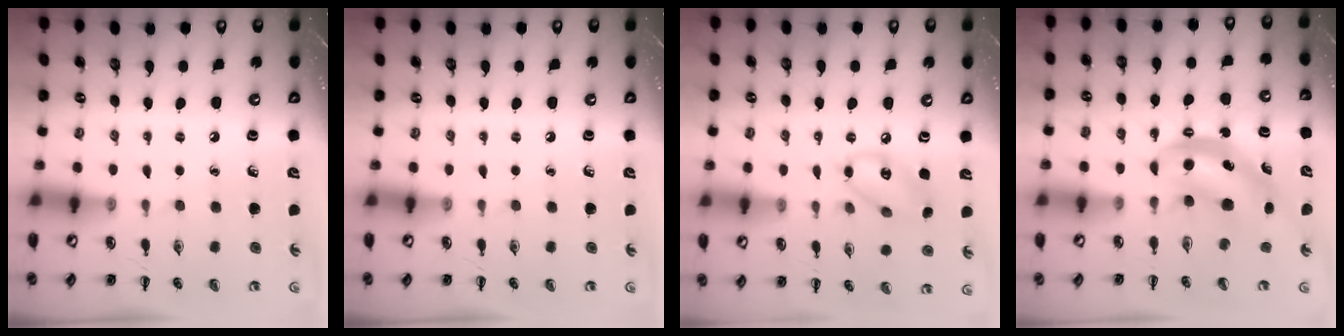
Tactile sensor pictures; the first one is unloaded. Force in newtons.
{"total": 0.0}
{"total": 7.9, "press": 7.8, "slide": 1.3}
{"total": 6.2, "press": 6.2, "slide": 0.4}